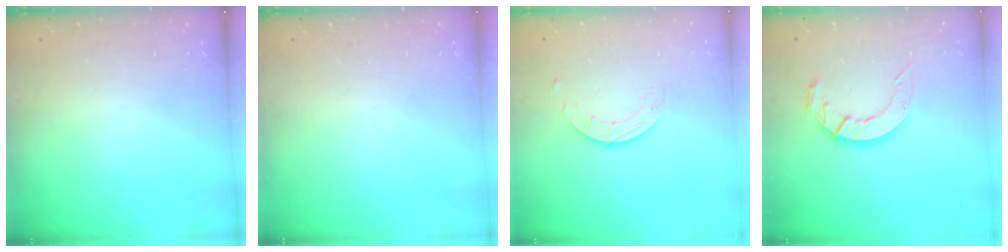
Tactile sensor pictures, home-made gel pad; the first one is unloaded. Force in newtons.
{"total": 0.0}
{"total": 2.7, "press": 2.7, "slide": 0.3}
{"total": 9.8, "press": 9.8, "slide": 0.9}